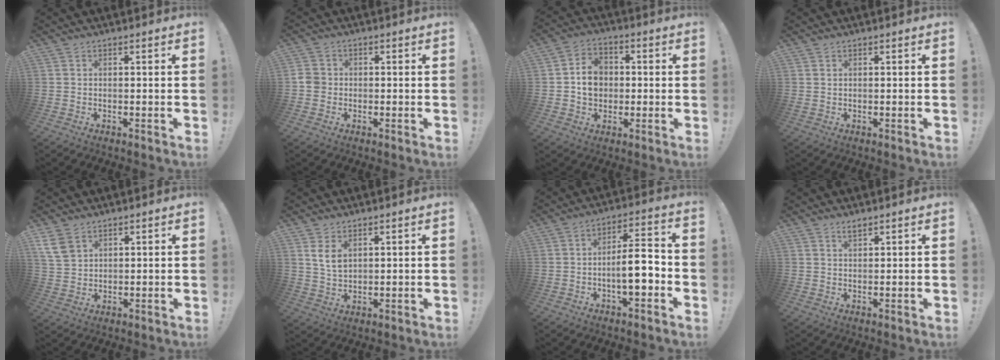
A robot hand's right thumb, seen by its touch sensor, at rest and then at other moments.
{"total": 3.3, "force": [-0.7, 3.0, 1.2], "torque": [-0.021, 0.006, -0.015]}
{"total": 9.4, "force": [0.3, 8.2, 4.6], "torque": [-0.045, 0.011, 0.010]}
{"total": 0.6, "force": [0.5, 0.2, 0.3], "torque": [-0.008, 0.000, 0.010]}
{"total": 6.4, "force": [3.7, 3.9, 3.3], "torque": [-0.071, -0.011, 0.075]}
{"total": 5.5, "force": [2.7, 3.0, 3.7], "torque": [-0.057, -0.012, 0.050]}
{"total": 10.7, "force": [-2.7, 3.3, 9.8], "torque": [-0.148, 0.013, -0.051]}
{"total": 2.1, "force": [1.7, 0.7, 1.0], "torque": [-0.012, -0.006, 0.028]}